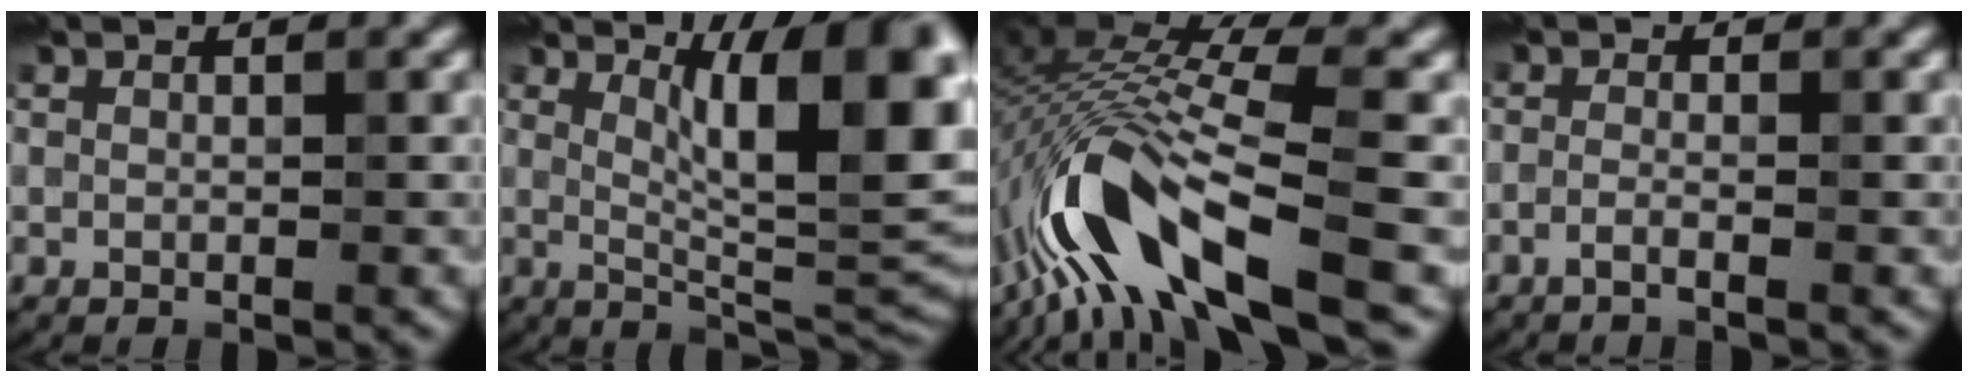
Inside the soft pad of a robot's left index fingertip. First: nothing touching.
{"total": 9.7, "force": [2.3, 1.7, 9.2], "torque": [-0.128, -0.017, 0.069]}
{"total": 10.2, "force": [-7.0, 2.0, 7.1], "torque": [-0.167, -0.015, -0.088]}
{"total": 2.4, "force": [-2.2, -0.9, -0.3], "torque": [-0.012, -0.028, -0.022]}